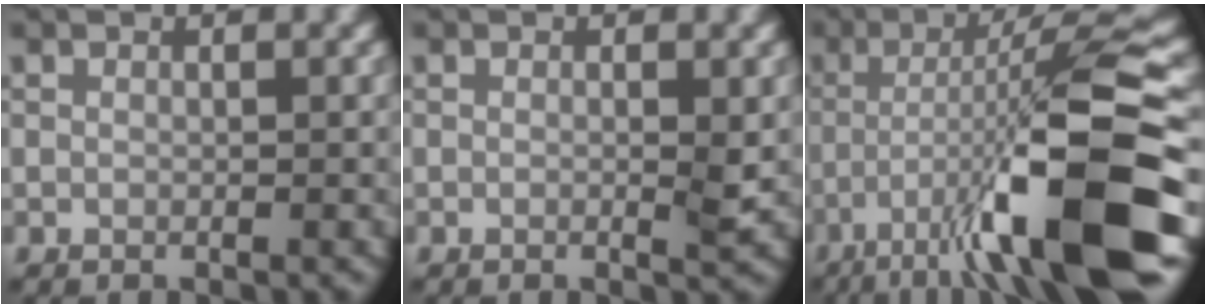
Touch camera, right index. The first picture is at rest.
{"total": 1.4, "force": [-0.1, 0.1, 1.4], "torque": [-0.024, -0.002, -0.004]}
{"total": 13.5, "force": [-5.7, 2.1, 12.1], "torque": [-0.197, 0.007, -0.088]}